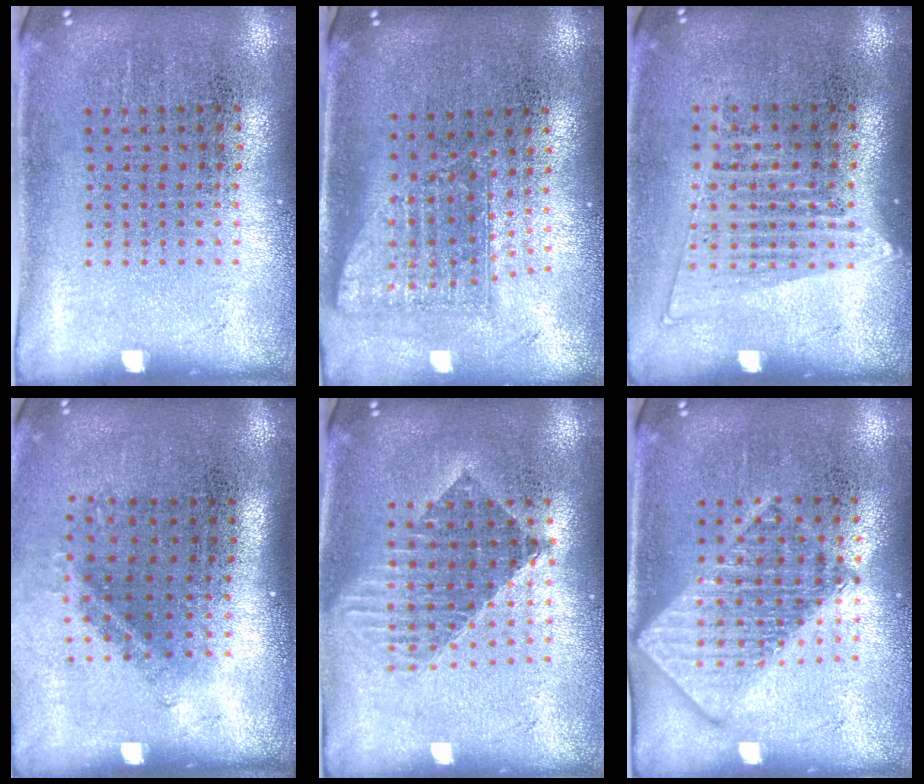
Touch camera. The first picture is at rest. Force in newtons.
{"total": 1.7, "press": 1.2, "slide": 1.1}
{"total": 1.4, "press": 1.2, "slide": 0.7}
{"total": 1.5, "press": 0.9, "slide": 1.2}
{"total": 1.6, "press": 1.3, "slide": 0.9}
{"total": 2.7, "press": 2.7, "slide": 0.3}